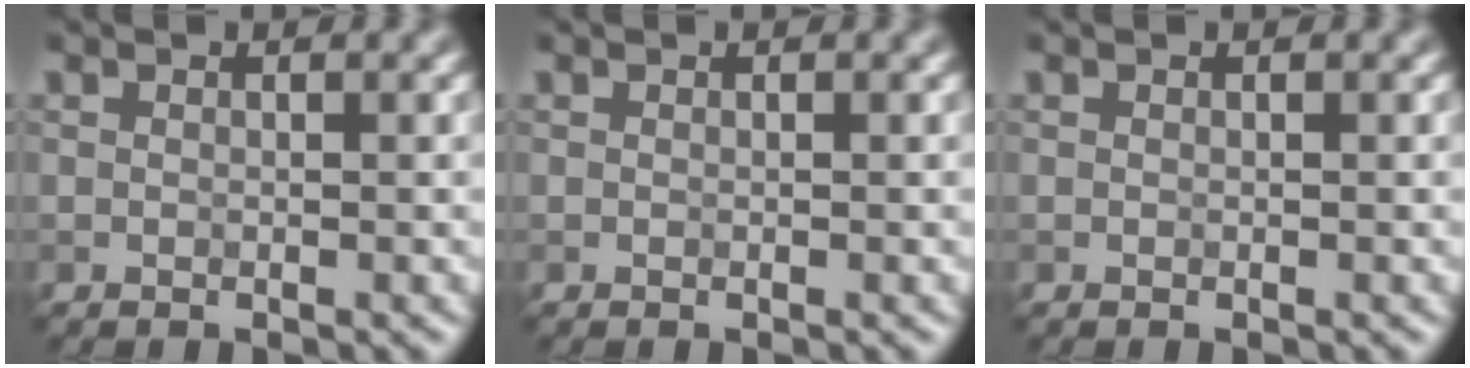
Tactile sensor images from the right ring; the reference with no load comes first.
{"total": 0.0}
{"total": 0.0}